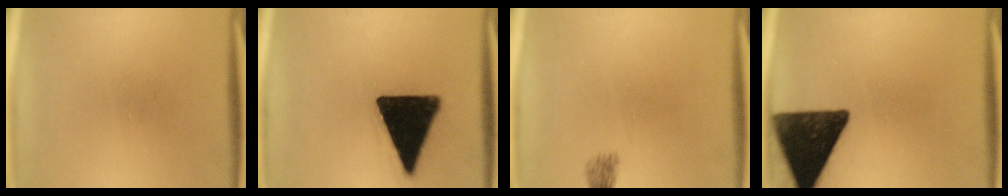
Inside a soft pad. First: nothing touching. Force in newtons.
{"total": 19.1}
{"total": 1.8}
{"total": 16.3}